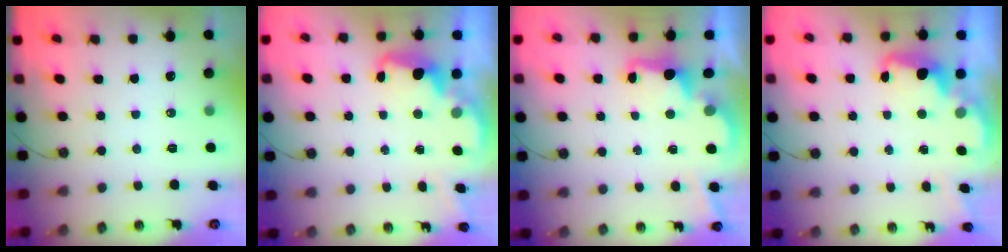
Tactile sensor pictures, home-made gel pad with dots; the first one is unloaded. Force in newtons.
{"total": 2.5, "press": 2.5, "slide": 0.5}
{"total": 2.7, "press": 2.5, "slide": 0.8}
{"total": 2.5, "press": 2.5, "slide": 0.5}